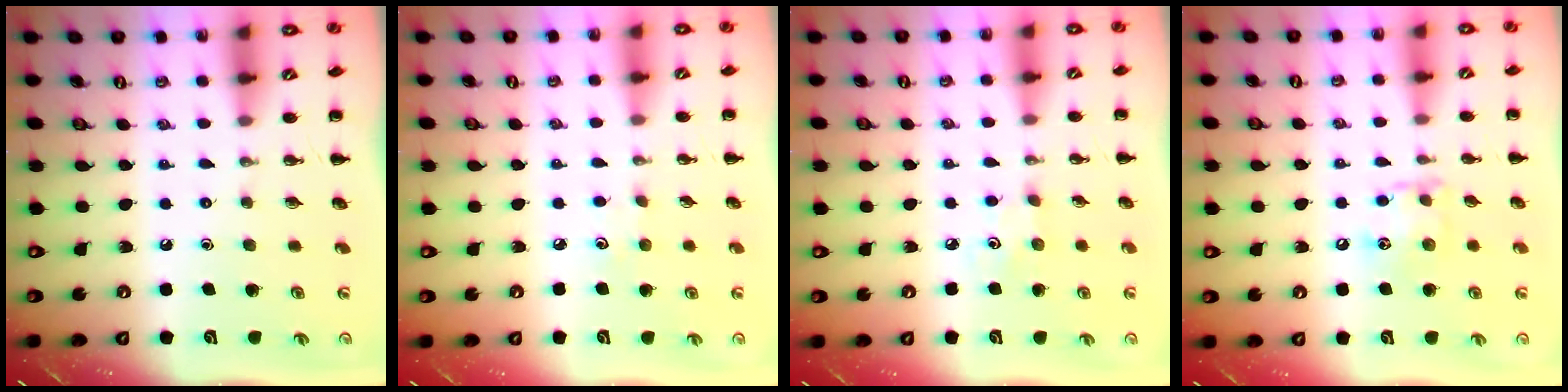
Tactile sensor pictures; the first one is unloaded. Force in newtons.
{"total": 4.8, "press": 4.7, "slide": 1.2}
{"total": 2.6, "press": 2.5, "slide": 0.8}
{"total": 9.5, "press": 9.5, "slide": 0.7}